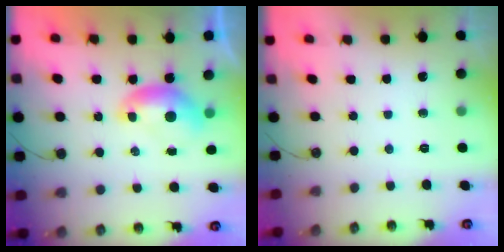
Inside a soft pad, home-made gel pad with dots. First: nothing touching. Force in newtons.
{"total": 0.0}